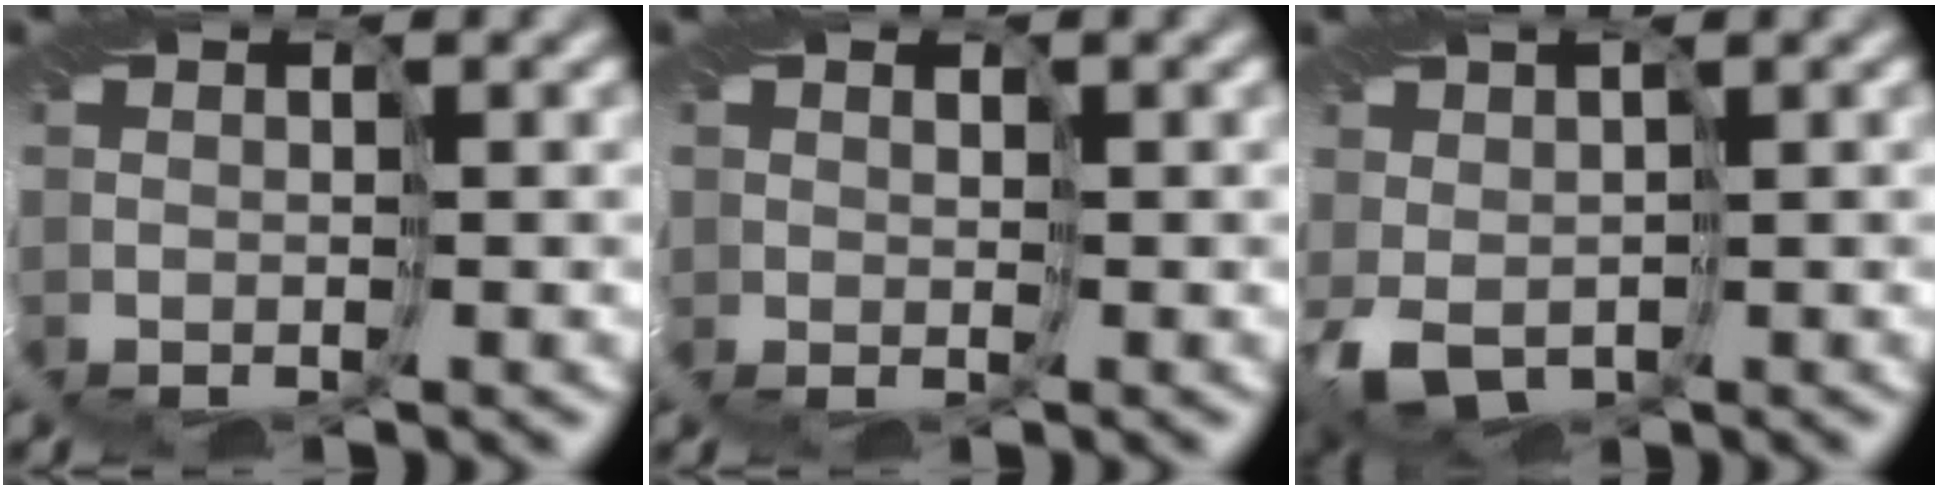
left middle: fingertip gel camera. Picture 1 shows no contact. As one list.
[{"total": 1.1, "force": [0.4, 1.0, 0.1], "torque": [0.002, -0.001, 0.008]}, {"total": 3.6, "force": [-0.4, 2.5, 2.5], "torque": [-0.066, -0.001, -0.006]}]